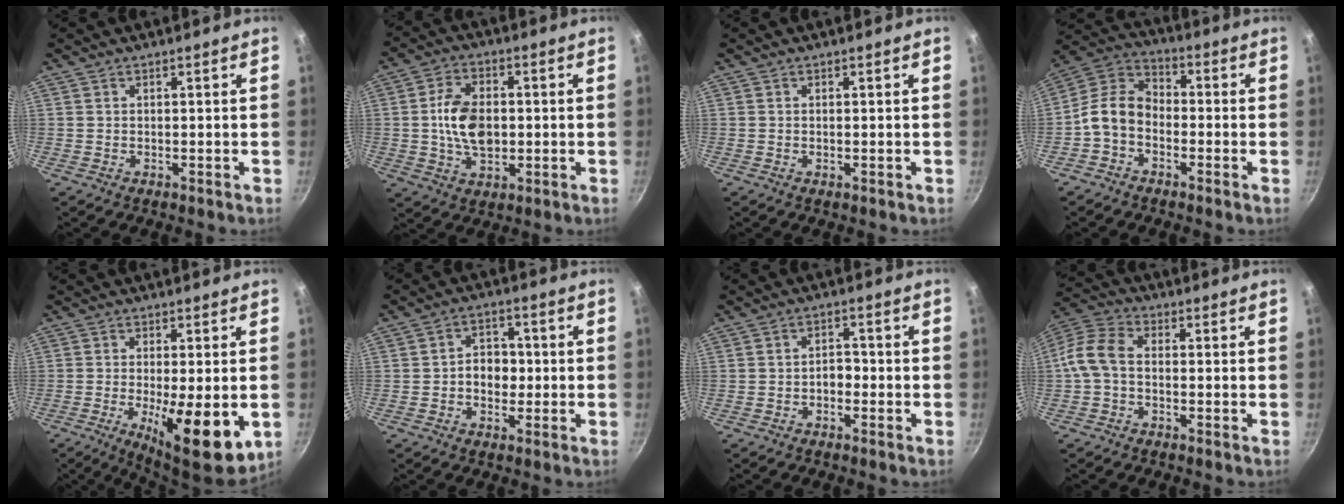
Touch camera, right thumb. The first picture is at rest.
{"total": 10.5, "force": [0.0, 6.6, 8.1], "torque": [-0.134, 0.003, 0.002]}
{"total": 0.0}
{"total": 9.6, "force": [-2.6, 7.0, 6.0], "torque": [-0.104, 0.040, -0.066]}
{"total": 15.0, "force": [-3.8, 4.8, 13.7], "torque": [-0.188, -0.024, -0.041]}
{"total": 5.9, "force": [-0.6, 4.4, 3.8], "torque": [-0.030, 0.016, -0.017]}
{"total": 2.8, "force": [-1.1, 1.9, 1.7], "torque": [-0.013, 0.015, -0.024]}
{"total": 8.2, "force": [-0.6, 5.3, 6.2], "torque": [-0.128, 0.025, -0.025]}